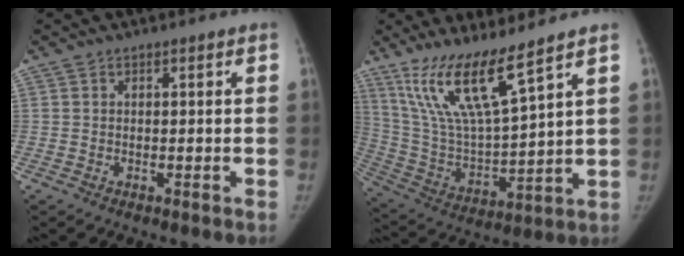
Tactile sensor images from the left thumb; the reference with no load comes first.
{"total": 15.3, "force": [10.5, 2.0, 10.9], "torque": [-0.203, -0.062, 0.220]}